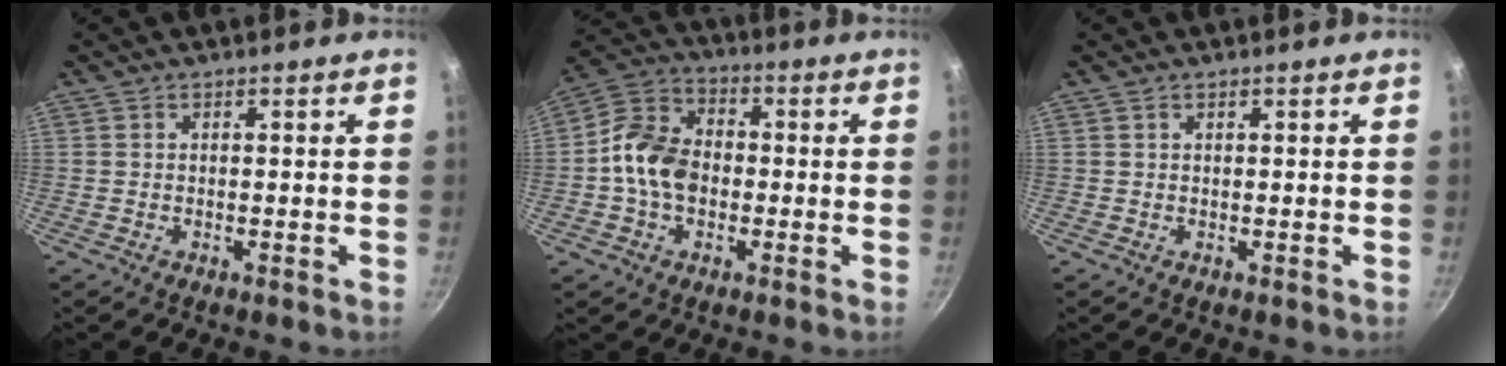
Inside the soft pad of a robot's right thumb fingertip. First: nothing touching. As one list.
[{"total": 10.8, "force": [-1.4, 7.9, 7.2], "torque": [-0.112, 0.028, -0.045]}, {"total": 0.0}]